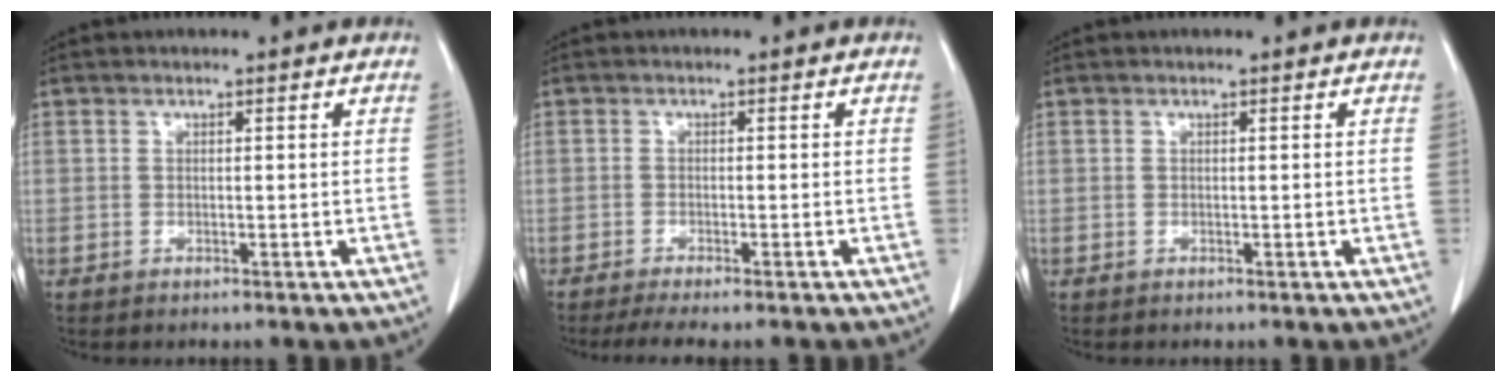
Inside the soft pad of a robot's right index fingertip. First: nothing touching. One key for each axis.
{"total": 5.5, "fx": -4.5, "fy": 0.8, "fz": 3.0, "tx": -0.039, "ty": -0.010, "tz": -0.068}
{"total": 0.0}